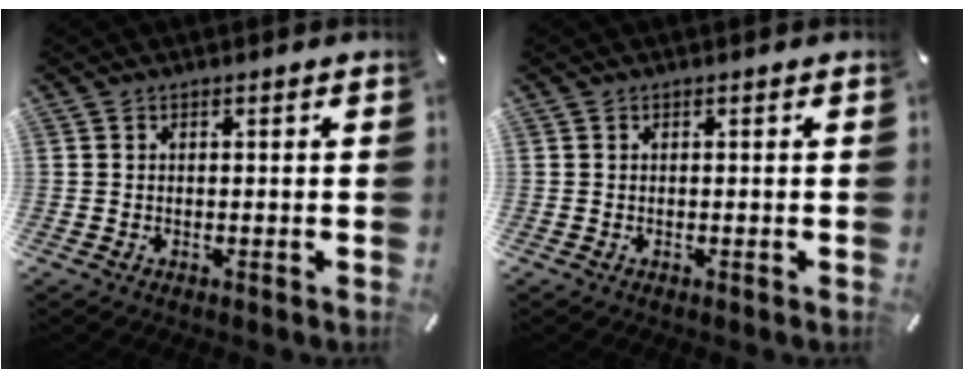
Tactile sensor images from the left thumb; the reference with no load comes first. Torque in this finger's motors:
{"motor_torque": [0.00, 0.00, 0.00, 0.00, 0.00]}